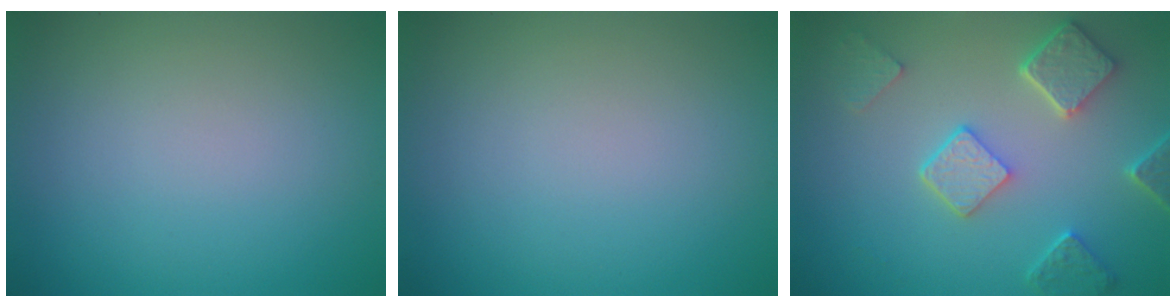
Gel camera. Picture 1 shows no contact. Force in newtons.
{"total": 0.0}
{"total": 4.9, "press": 3.9, "slide": 3.0}